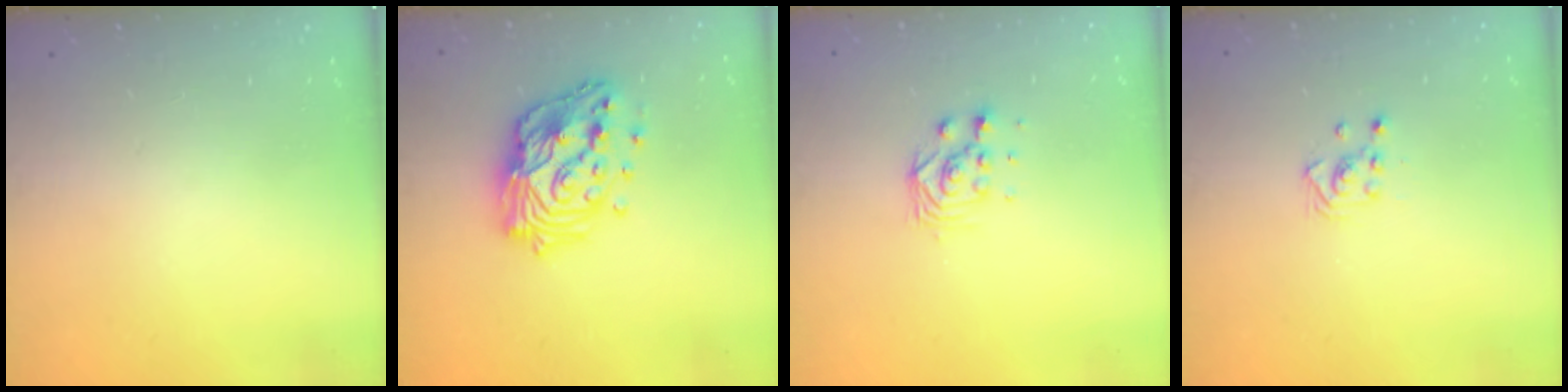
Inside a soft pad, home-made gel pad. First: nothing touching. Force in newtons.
{"total": 18.2, "press": 18.1, "slide": 1.5}
{"total": 4.2, "press": 4.2, "slide": 0.3}
{"total": 2.9, "press": 2.8, "slide": 0.3}